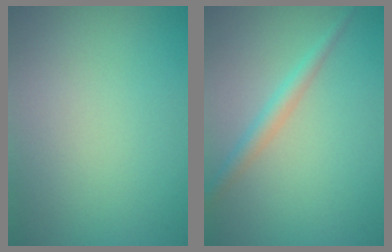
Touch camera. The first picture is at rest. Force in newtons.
{"total": 2.0, "press": 2.0, "slide": 0.1}